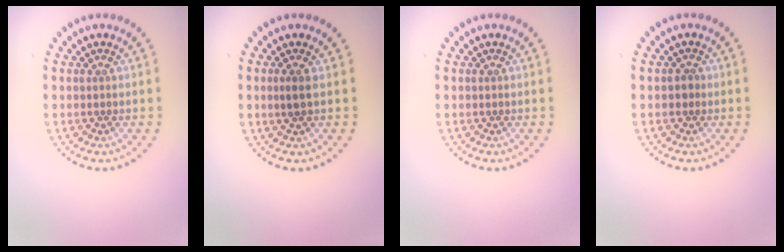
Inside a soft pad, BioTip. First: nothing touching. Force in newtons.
{"total": 1.2, "press": 1.0, "slide": 0.6}
{"total": 0.0}
{"total": 0.8, "press": 0.7, "slide": 0.4}